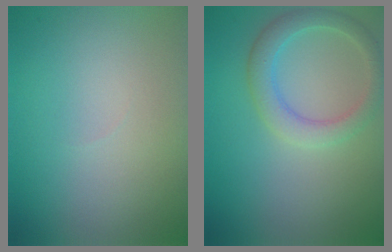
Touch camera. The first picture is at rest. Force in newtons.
{"total": 3.2, "press": 3.2, "slide": 0.2}